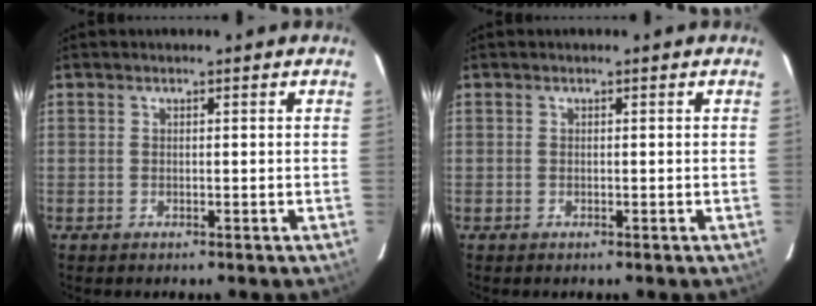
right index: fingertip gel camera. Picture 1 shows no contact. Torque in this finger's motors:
{"motor_torque": [0.01, 0.00, 0.03, 0.00]}